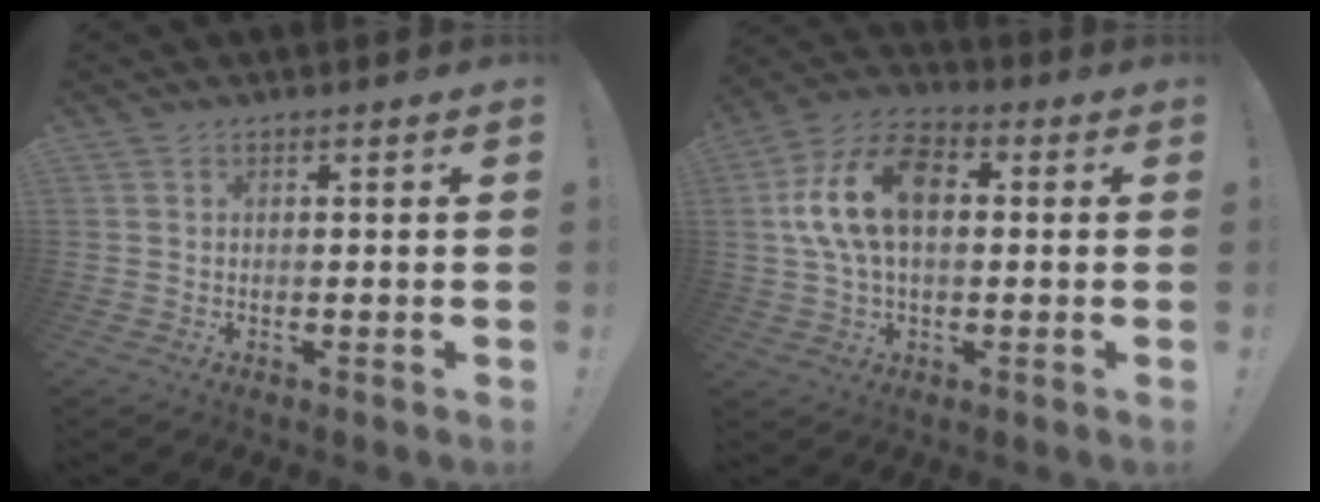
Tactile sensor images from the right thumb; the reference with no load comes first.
{"total": 16.1, "force": [2.6, 10.0, 12.3], "torque": [-0.231, 0.006, 0.044]}